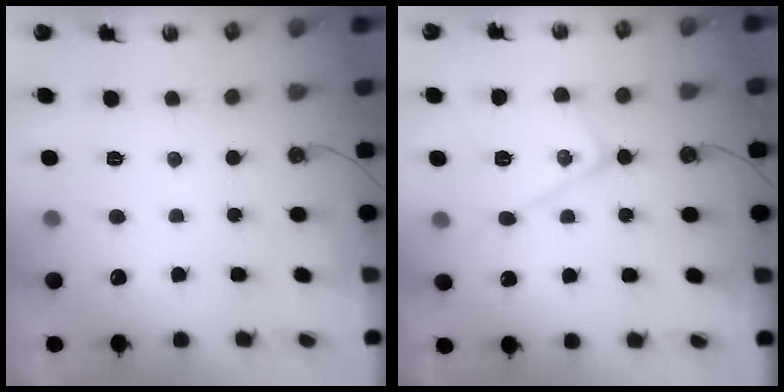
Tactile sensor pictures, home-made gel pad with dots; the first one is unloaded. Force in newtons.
{"total": 13.0, "press": 12.9, "slide": 0.6}